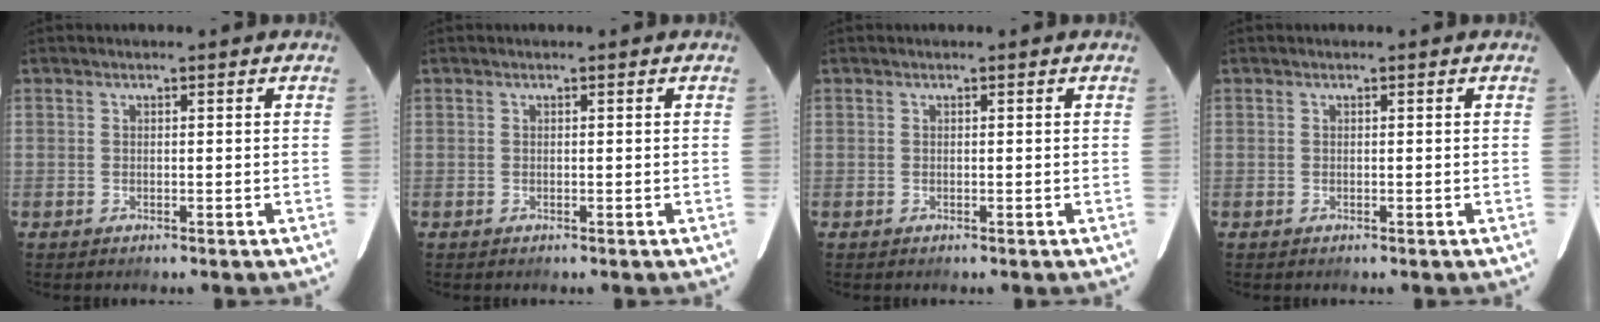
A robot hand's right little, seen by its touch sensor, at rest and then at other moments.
{"total": 0.0}
{"total": 0.0}
{"total": 0.0}